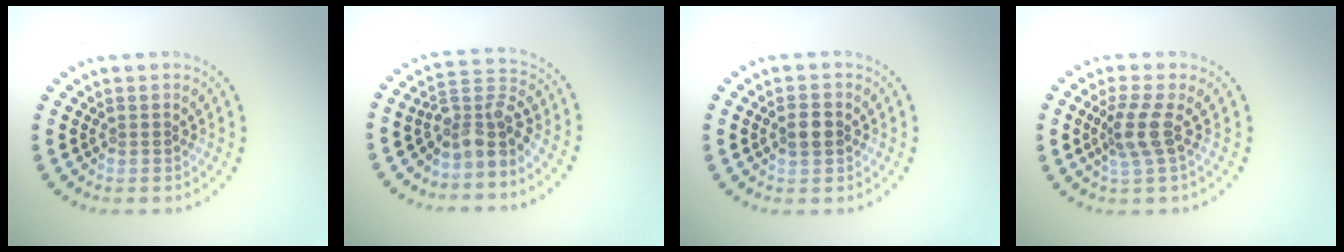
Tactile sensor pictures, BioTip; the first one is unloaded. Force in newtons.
{"total": 3.6, "press": 2.7, "slide": 2.3}
{"total": 1.9, "press": 1.9, "slide": 0.1}
{"total": 2.6, "press": 2.0, "slide": 1.7}